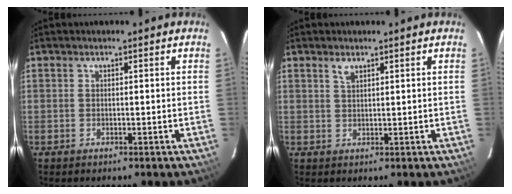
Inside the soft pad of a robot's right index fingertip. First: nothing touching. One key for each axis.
{"total": 1.6, "fx": 1.1, "fy": 0.6, "fz": 0.9, "tx": -0.017, "ty": 0.003, "tz": 0.021}